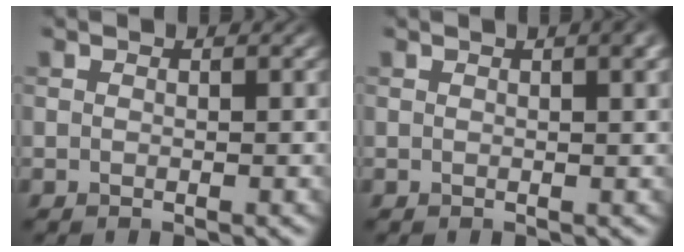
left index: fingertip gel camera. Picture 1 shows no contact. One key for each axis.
{"total": 3.8, "fx": 1.6, "fy": 1.4, "fz": 3.1, "tx": -0.022, "ty": 0.010, "tz": 0.012}